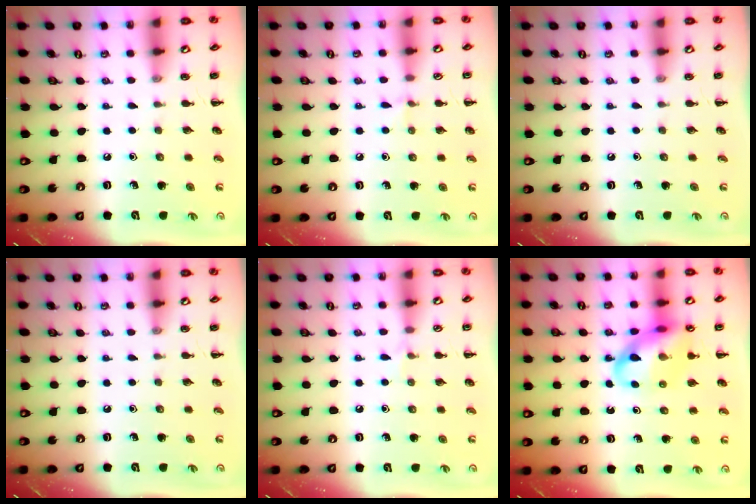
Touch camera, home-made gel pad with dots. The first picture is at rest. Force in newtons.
{"total": 4.1, "press": 3.9, "slide": 1.4}
{"total": 0.0}
{"total": 0.0}
{"total": 4.0, "press": 3.7, "slide": 1.3}
{"total": 15.8, "press": 15.5, "slide": 2.8}